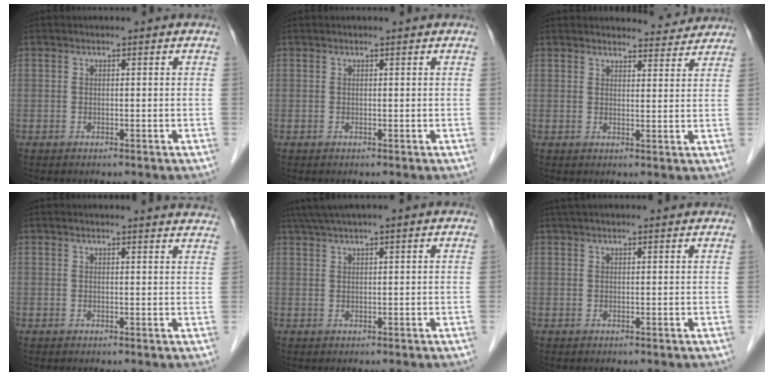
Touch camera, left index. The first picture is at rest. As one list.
[{"total": 0.6, "force": [0.5, 0.0, 0.3], "torque": [-0.006, 0.005, 0.009]}, {"total": 5.5, "force": [5.4, 1.1, 0.2], "torque": [0.003, -0.005, 0.054]}, {"total": 10.5, "force": [10.1, 0.6, 2.5], "torque": [-0.016, -0.015, 0.093]}, {"total": 4.5, "force": [3.4, -0.5, 2.9], "torque": [-0.057, 0.029, 0.065]}, {"total": 6.8, "force": [6.0, 0.7, 3.0], "torque": [-0.044, 0.039, 0.084]}]